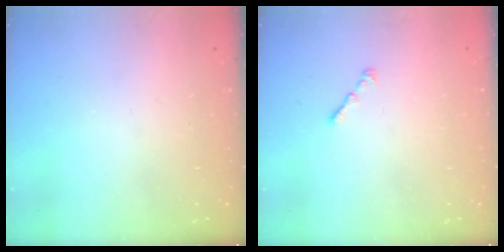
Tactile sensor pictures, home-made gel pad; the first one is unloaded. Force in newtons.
{"total": 1.0, "press": 0.9, "slide": 0.5}